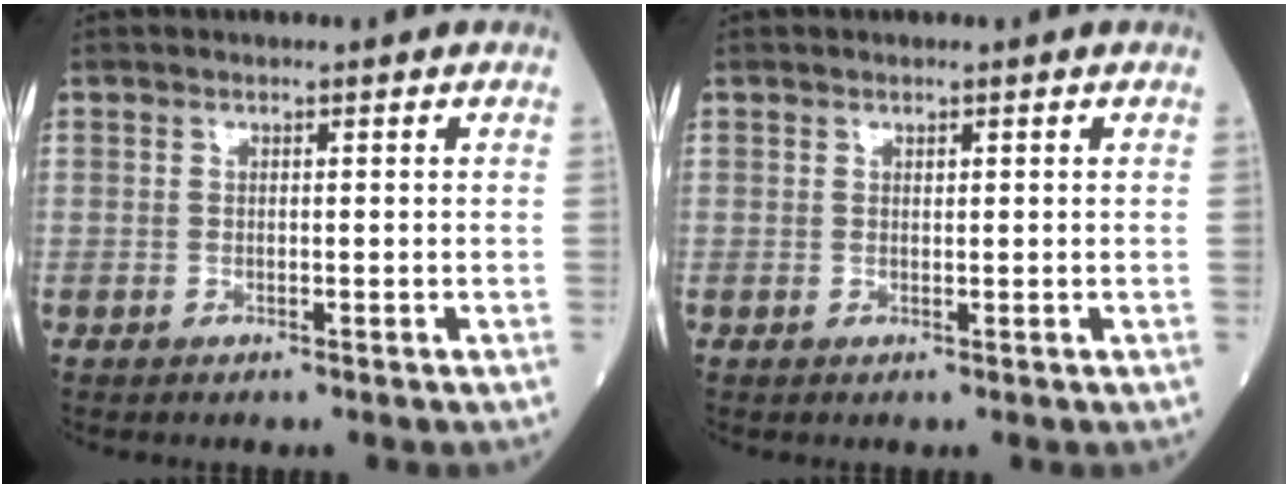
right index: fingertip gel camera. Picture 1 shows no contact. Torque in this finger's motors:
{"motor_torque": [-0.21, 0.12, 0.00, 0.01]}